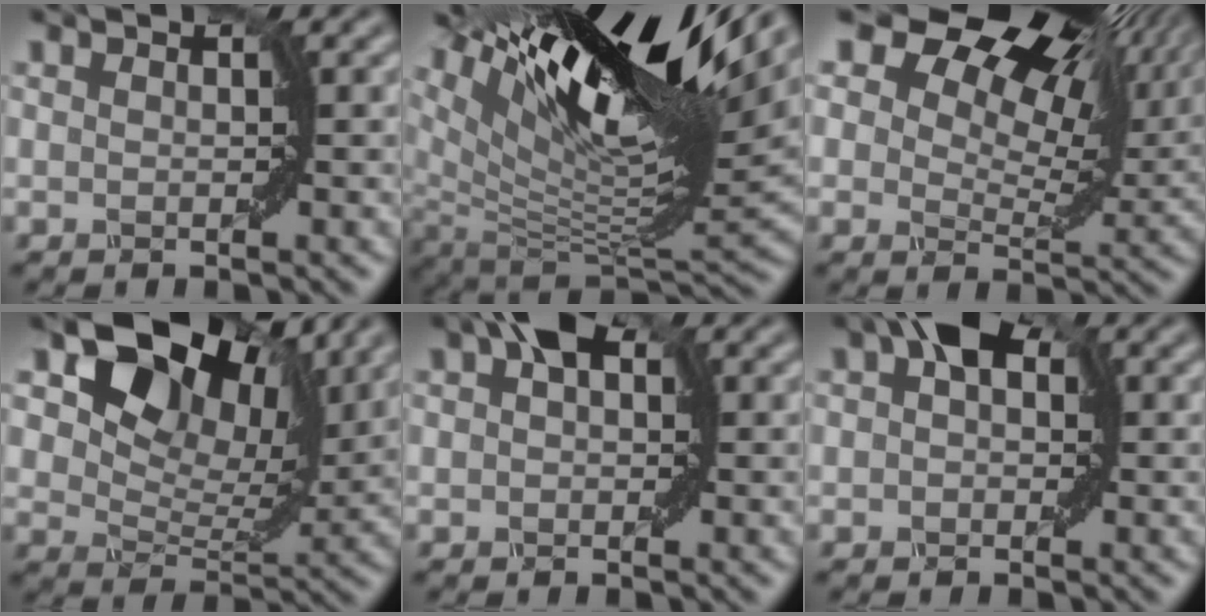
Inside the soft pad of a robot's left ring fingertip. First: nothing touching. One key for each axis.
{"total": 15.1, "fx": 8.4, "fy": 4.5, "fz": 11.8, "tx": -0.218, "ty": 0.022, "tz": 0.151}
{"total": 15.3, "fx": 9.0, "fy": 8.1, "fz": 9.4, "tx": -0.141, "ty": 0.046, "tz": 0.126}
{"total": 11.1, "fx": 6.3, "fy": 6.4, "fz": 6.6, "tx": -0.117, "ty": 0.008, "tz": 0.114}
{"total": 3.2, "fx": 1.2, "fy": 1.8, "fz": 2.4, "tx": -0.026, "ty": 0.015, "tz": 0.009}
{"total": 3.8, "fx": 1.2, "fy": 2.2, "fz": 2.8, "tx": -0.033, "ty": 0.020, "tz": 0.003}